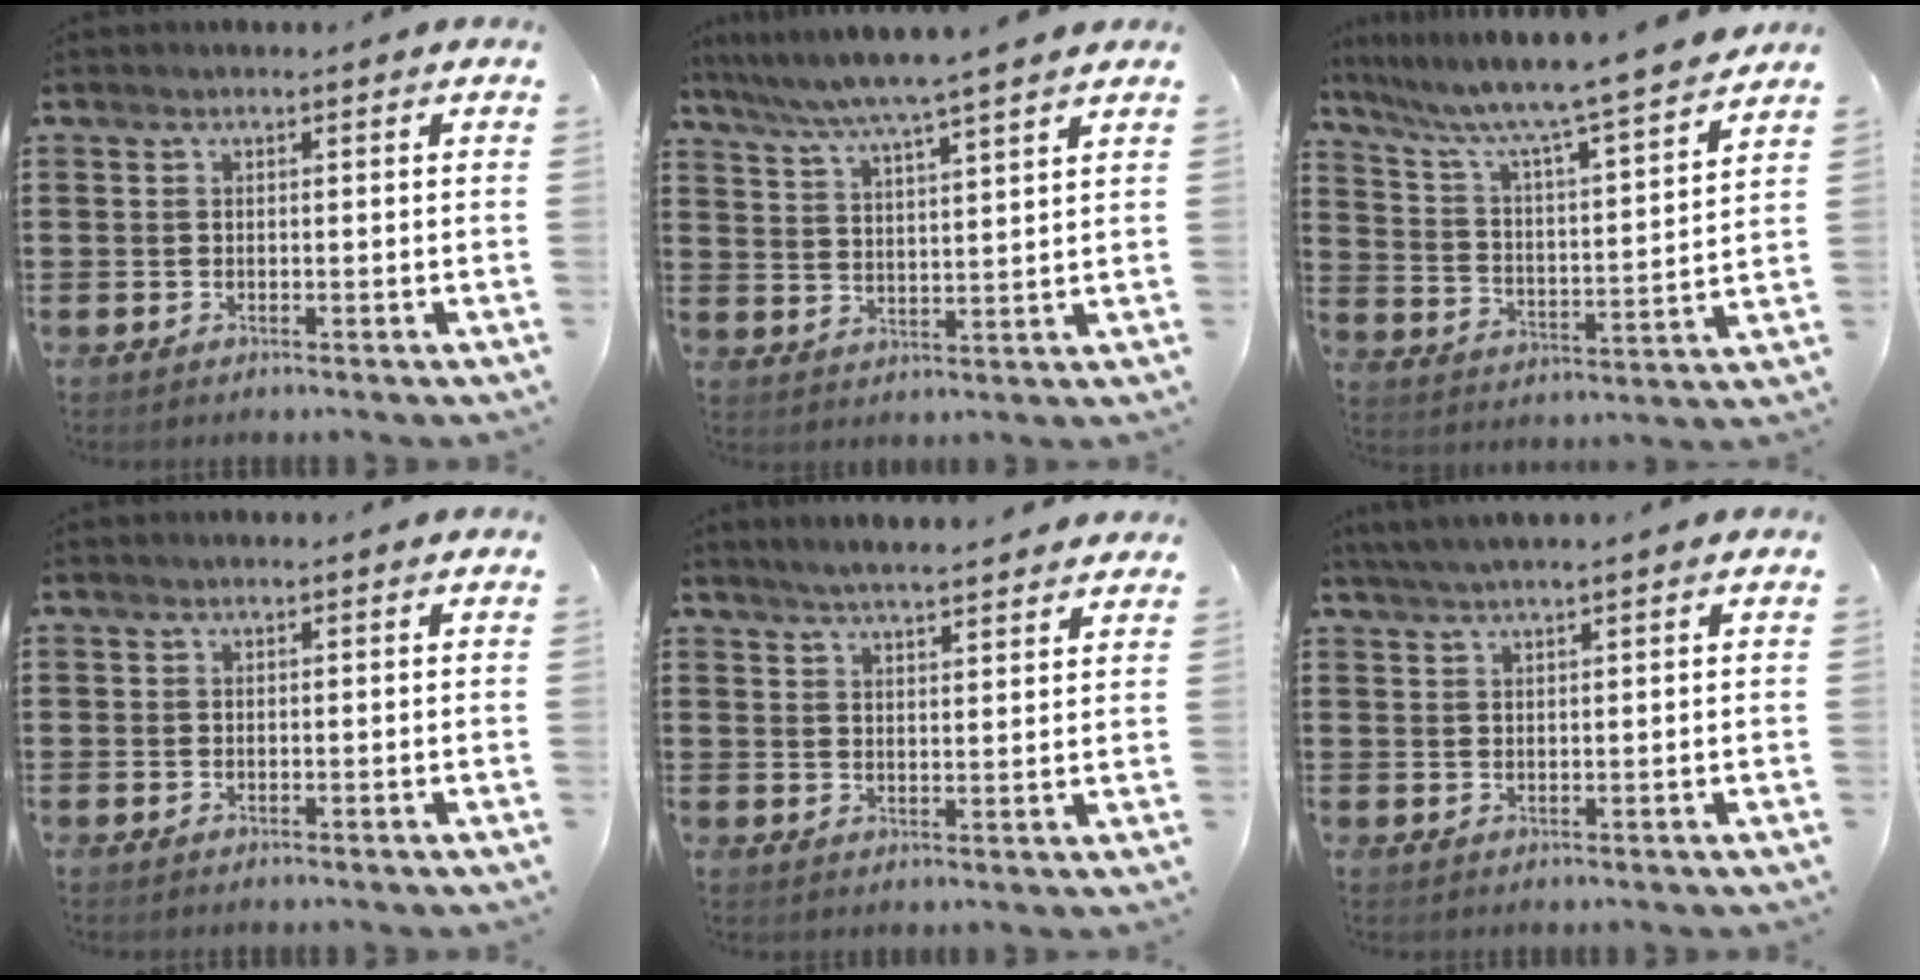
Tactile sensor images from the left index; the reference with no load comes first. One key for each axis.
{"total": 5.6, "fx": 4.9, "fy": -1.0, "fz": 2.4, "tx": -0.065, "ty": -0.028, "tz": 0.082}
{"total": 6.4, "fx": 5.6, "fy": -0.6, "fz": 3.0, "tx": -0.085, "ty": -0.053, "tz": 0.083}
{"total": 0.0}
{"total": 3.9, "fx": 3.8, "fy": -0.4, "fz": 0.8, "tx": -0.026, "ty": -0.014, "tz": 0.067}
{"total": 2.1, "fx": 1.8, "fy": -0.3, "fz": 1.0, "tx": -0.022, "ty": 0.002, "tz": 0.034}